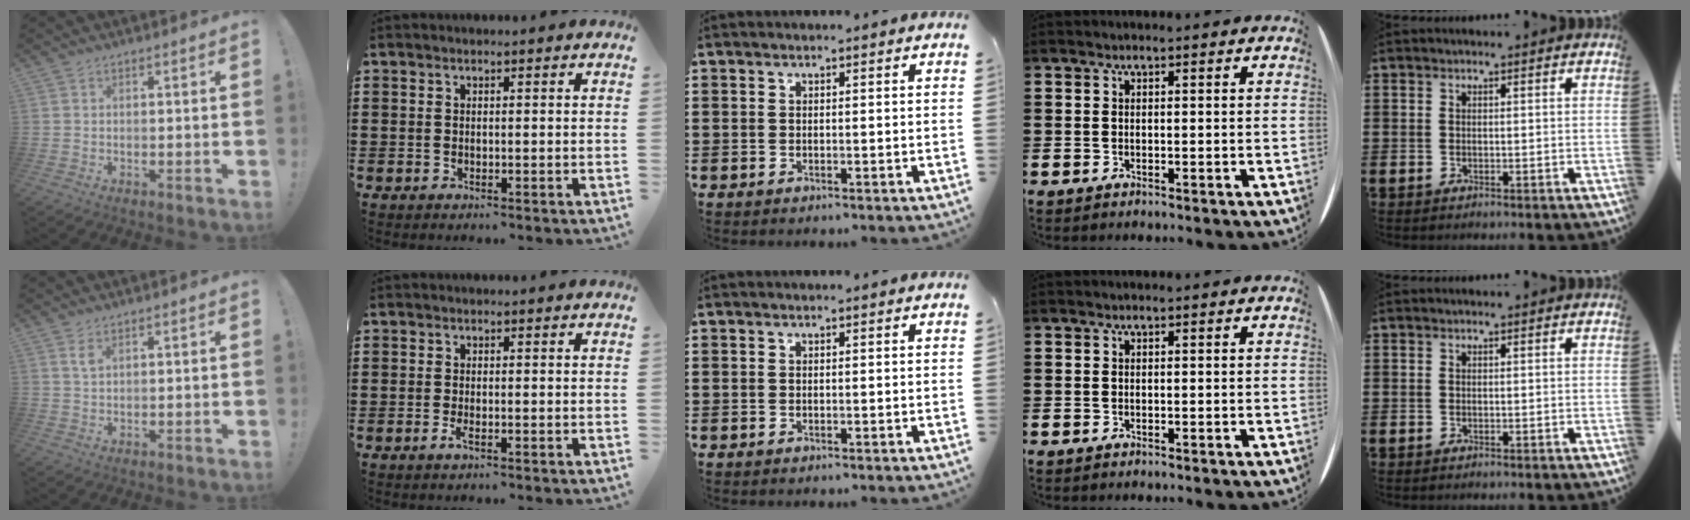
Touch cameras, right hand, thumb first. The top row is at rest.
{"thumb": {"total": 2.1, "force": [1.1, 0.8, 1.6], "torque": [-0.032, 0.000, 0.019]}, "index": {"total": 1.4, "force": [-0.7, 0.2, 1.1], "torque": [-0.035, -0.011, -0.017]}}